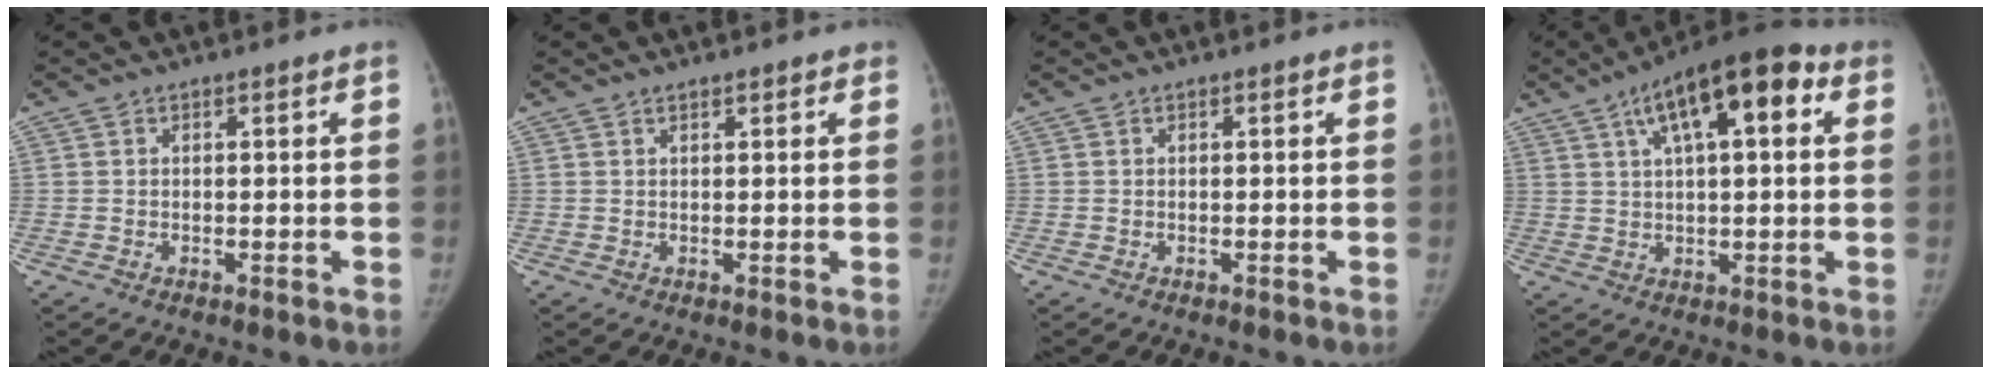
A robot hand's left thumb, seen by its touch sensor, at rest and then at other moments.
{"total": 1.1, "force": [0.9, 0.5, 0.4], "torque": [-0.003, -0.004, 0.010]}
{"total": 0.0}
{"total": 15.0, "force": [5.8, 5.7, 12.6], "torque": [-0.174, 0.017, 0.082]}